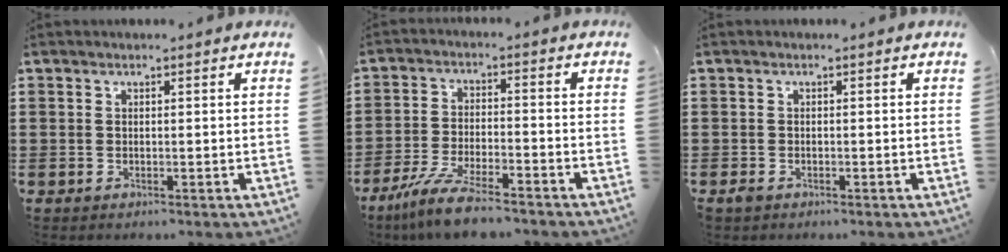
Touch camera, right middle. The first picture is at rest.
{"total": 7.6, "force": [-6.4, 0.7, 4.1], "torque": [-0.095, -0.008, -0.124]}
{"total": 0.9, "force": [-0.6, 0.5, 0.3], "torque": [-0.007, -0.001, -0.013]}